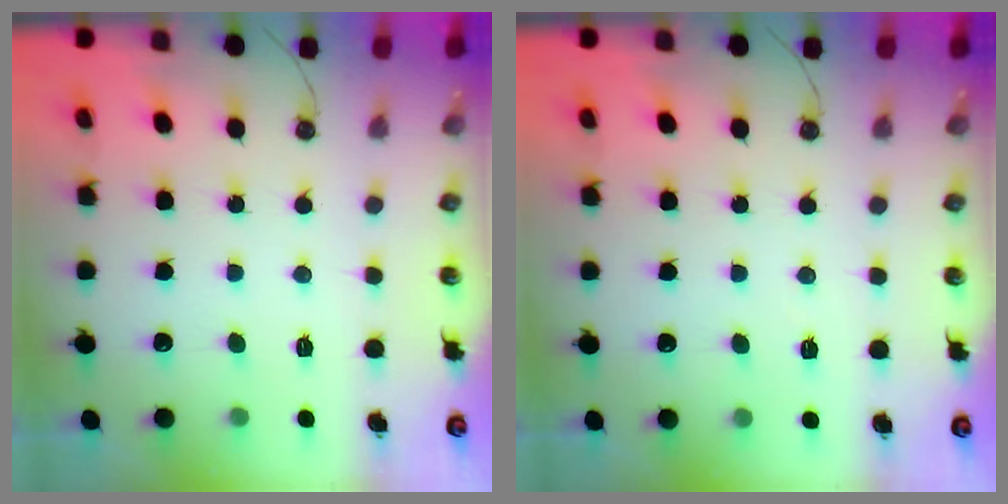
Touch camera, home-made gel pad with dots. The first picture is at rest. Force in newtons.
{"total": 2.0, "press": 0.8, "slide": 1.8}